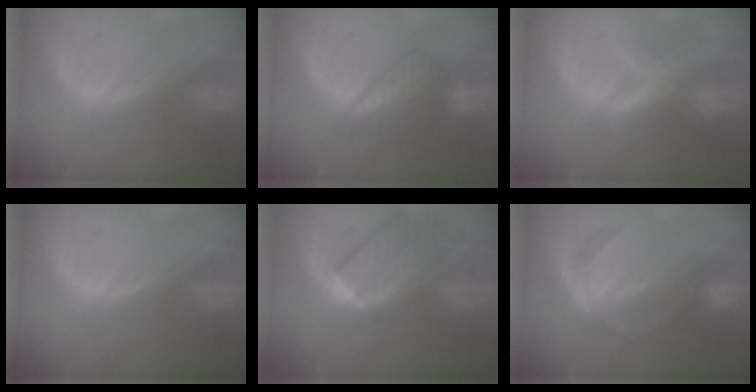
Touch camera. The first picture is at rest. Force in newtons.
{"total": 6.6, "press": 6.1, "slide": 2.7}
{"total": 7.2, "press": 6.1, "slide": 3.9}
{"total": 0.0}
{"total": 9.8, "press": 8.6, "slide": 4.7}
{"total": 5.3, "press": 5.0, "slide": 1.6}